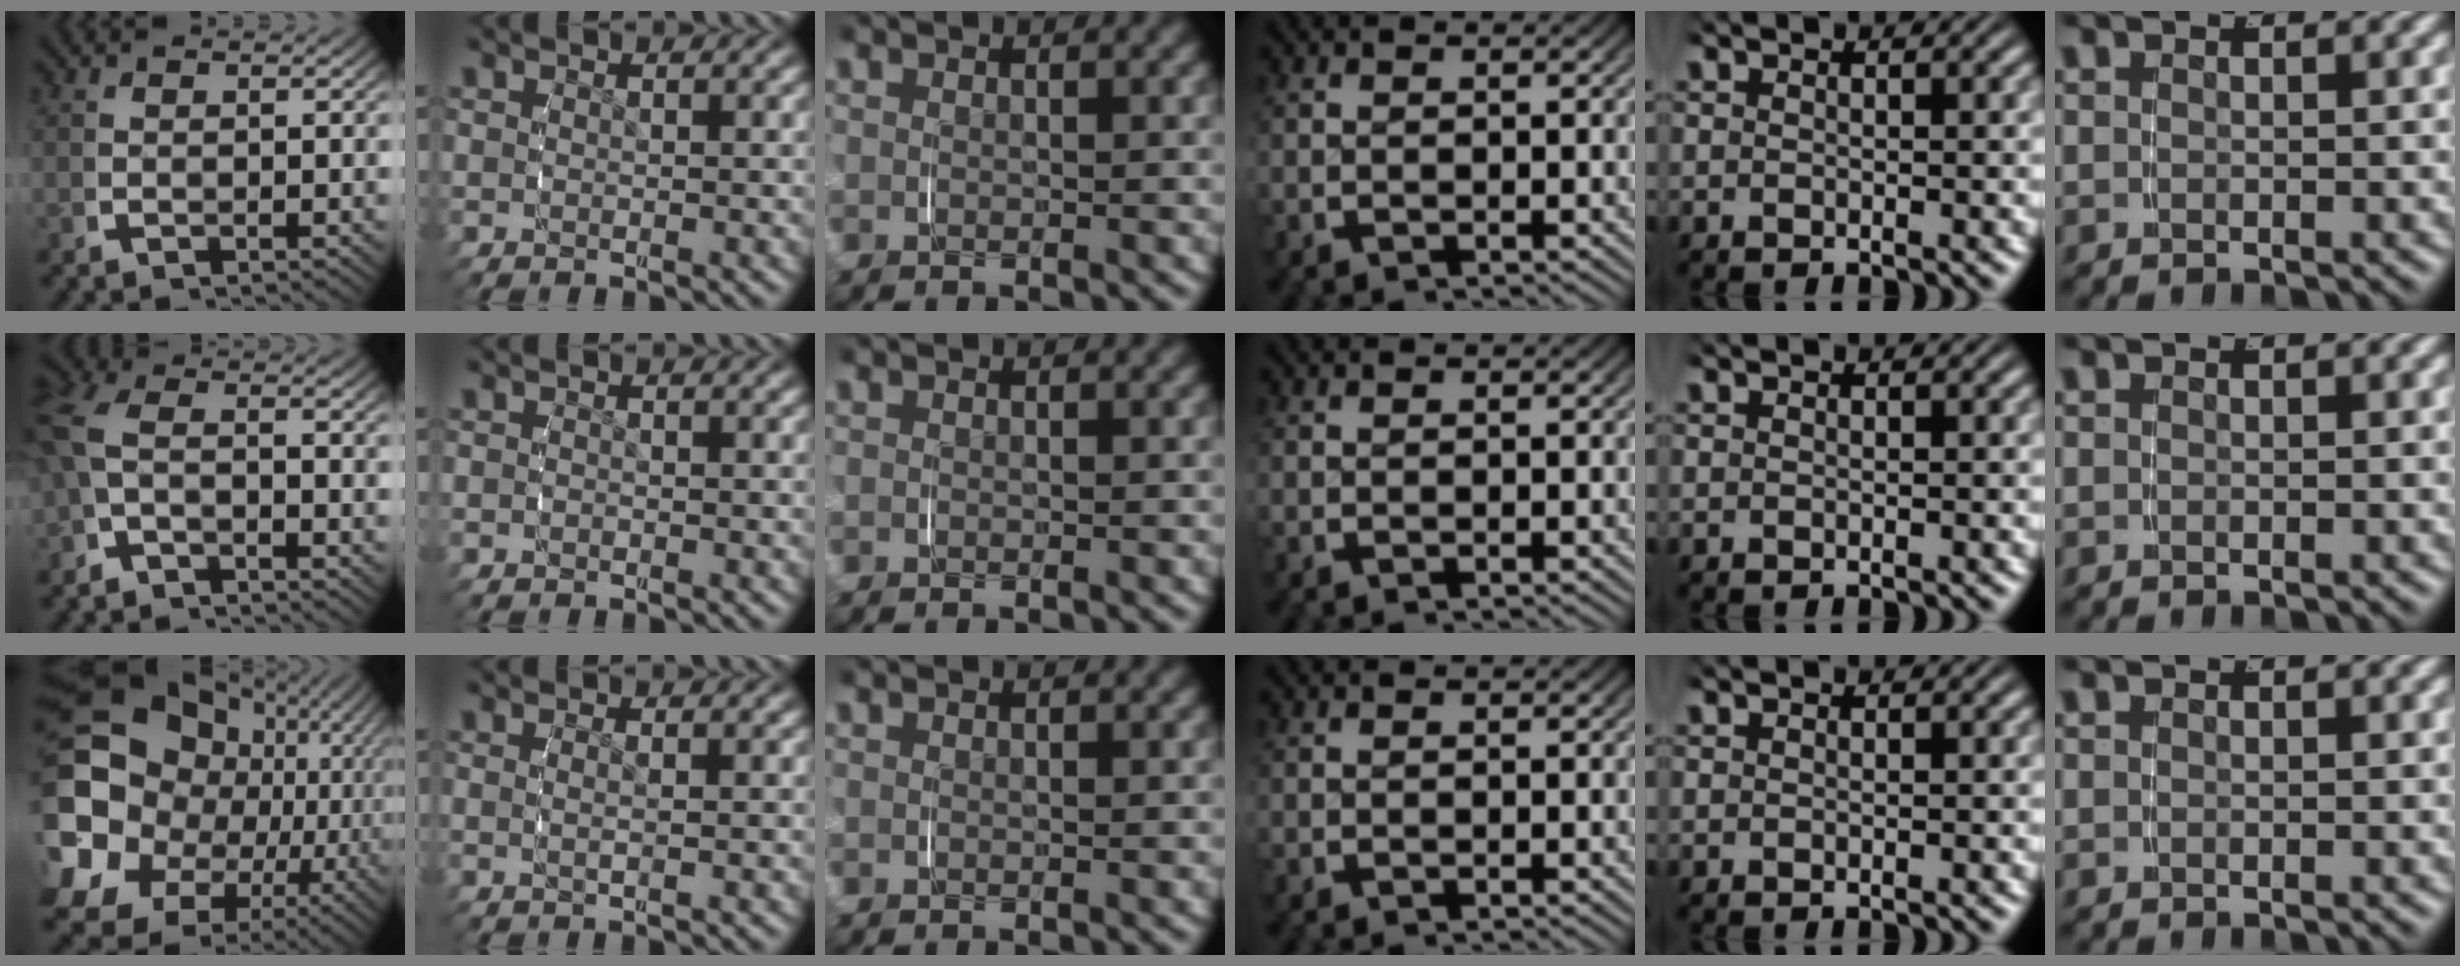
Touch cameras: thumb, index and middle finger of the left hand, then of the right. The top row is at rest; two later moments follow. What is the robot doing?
{"motion": "grasp_and_lifting", "object": "napkin"}